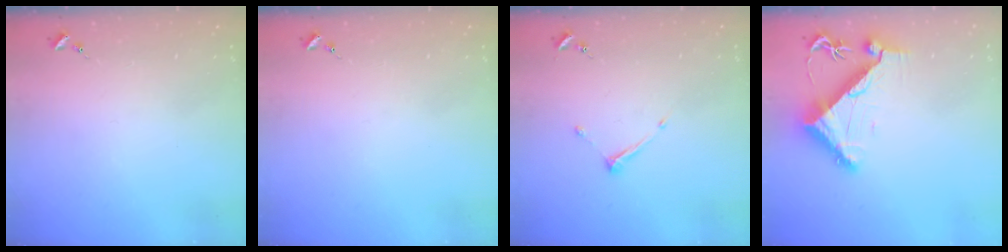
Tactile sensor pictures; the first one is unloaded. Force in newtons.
{"total": 0.0}
{"total": 6.6, "press": 6.6, "slide": 0.3}
{"total": 9.3, "press": 9.2, "slide": 1.5}